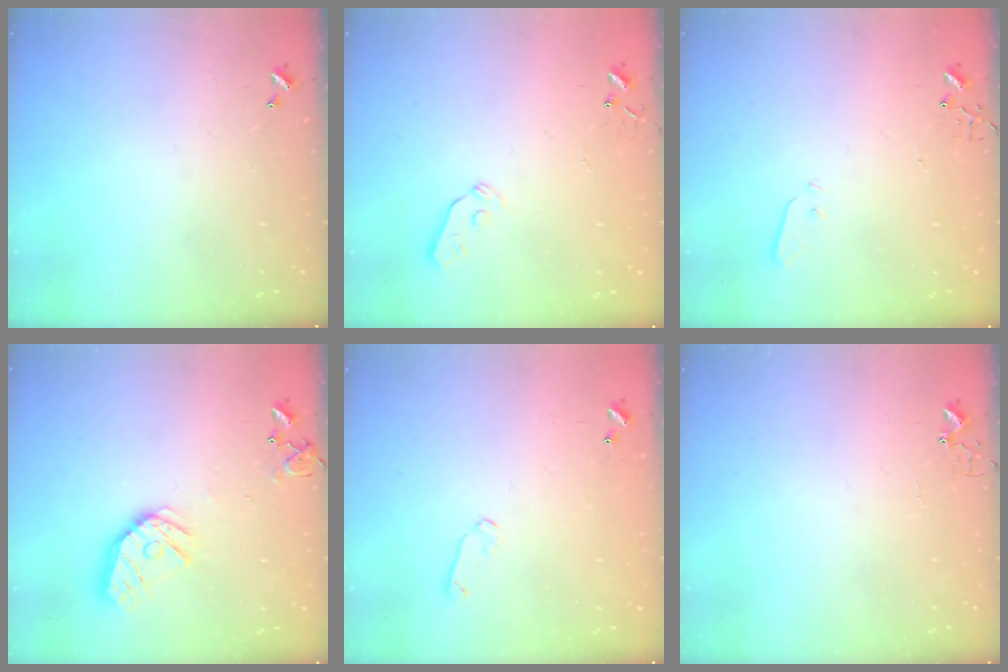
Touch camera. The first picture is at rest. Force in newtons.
{"total": 3.6, "press": 3.5, "slide": 0.7}
{"total": 3.3, "press": 3.2, "slide": 0.7}
{"total": 14.4, "press": 14.3, "slide": 1.9}
{"total": 5.2, "press": 5.1, "slide": 1.0}
{"total": 2.7, "press": 2.7, "slide": 0.3}